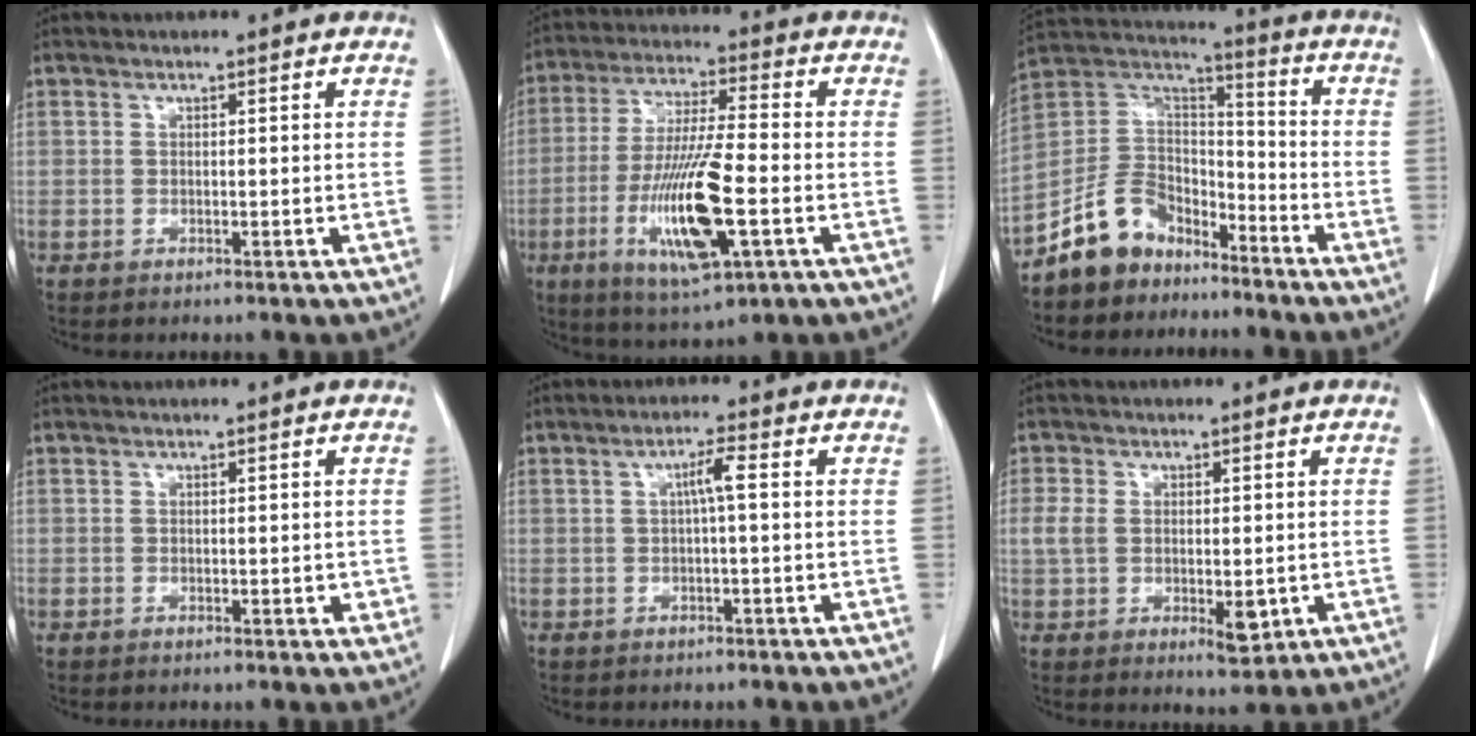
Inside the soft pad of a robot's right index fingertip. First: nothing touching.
{"total": 15.1, "force": [-4.4, 2.0, 14.3], "torque": [-0.283, -0.021, -0.076]}
{"total": 10.9, "force": [-8.0, 6.6, 3.3], "torque": [-0.072, 0.044, -0.155]}
{"total": 1.5, "force": [-0.1, 0.8, 1.2], "torque": [-0.013, 0.000, 0.002]}
{"total": 2.8, "force": [0.3, 0.2, 2.8], "torque": [-0.050, 0.006, 0.007]}
{"total": 7.2, "force": [-0.7, 3.8, 6.0], "torque": [-0.105, -0.005, -0.002]}